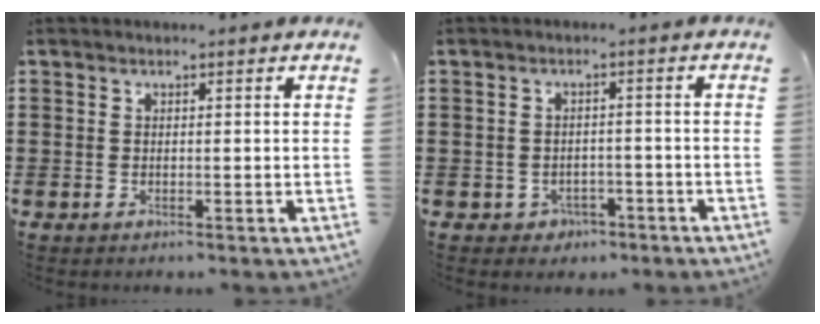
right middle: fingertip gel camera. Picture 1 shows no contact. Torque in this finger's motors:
{"motor_torque": [0.08, -0.16, 0.06, -0.01]}